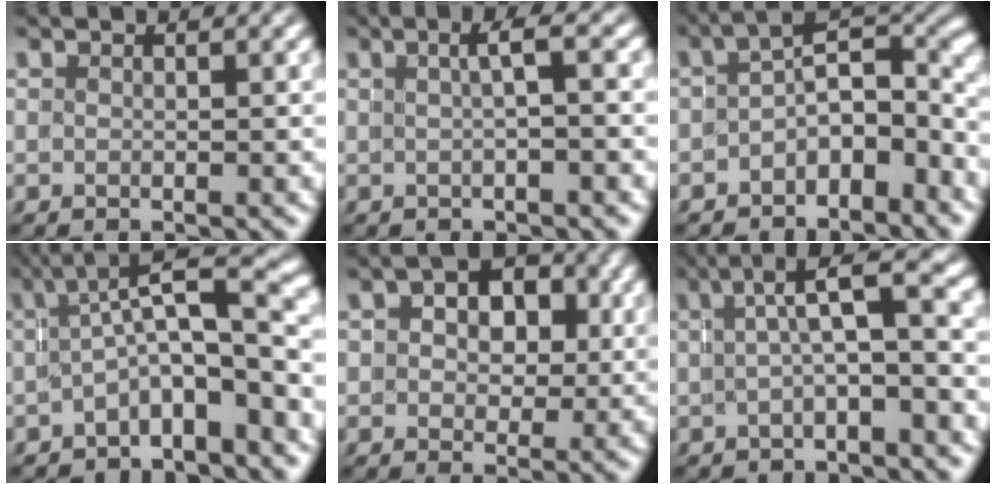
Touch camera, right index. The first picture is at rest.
{"total": 1.6, "force": [-0.1, -0.3, 1.6], "torque": [-0.019, 0.004, 0.004]}
{"total": 5.0, "force": [-1.5, 2.5, 4.1], "torque": [-0.031, -0.001, -0.027]}
{"total": 7.5, "force": [-0.8, 3.2, 6.8], "torque": [-0.076, 0.012, -0.013]}
{"total": 4.5, "force": [1.1, 3.6, 2.4], "torque": [-0.025, 0.004, 0.005]}
{"total": 4.3, "force": [-0.3, 1.3, 4.1], "torque": [-0.057, 0.003, -0.004]}